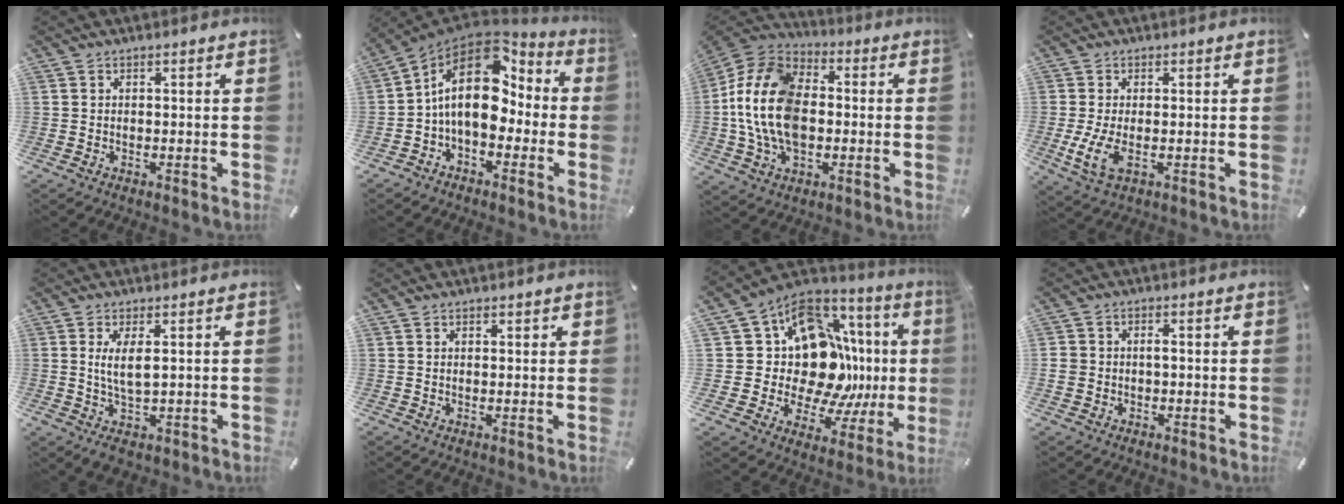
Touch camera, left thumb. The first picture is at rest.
{"total": 16.8, "force": [1.8, 11.0, 12.5], "torque": [-0.228, -0.006, 0.027]}
{"total": 16.7, "force": [-1.5, 11.8, 11.7], "torque": [-0.271, 0.014, -0.028]}
{"total": 6.1, "force": [-0.4, 2.8, 5.4], "torque": [-0.116, -0.014, -0.009]}
{"total": 5.9, "force": [0.6, 2.5, 5.4], "torque": [-0.101, -0.001, 0.008]}
{"total": 0.9, "force": [0.6, 0.6, 0.2], "torque": [0.004, 0.000, 0.010]}
{"total": 18.7, "force": [2.4, 13.6, 12.6], "torque": [-0.213, -0.064, 0.059]}
{"total": 2.7, "force": [-0.2, 2.1, 1.6], "torque": [-0.030, 0.007, -0.004]}